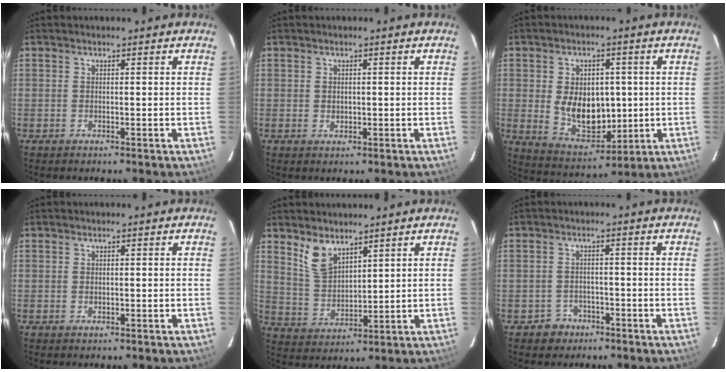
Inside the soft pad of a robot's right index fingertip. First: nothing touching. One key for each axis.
{"total": 1.2, "fx": 0.1, "fy": 1.1, "fz": 0.6, "tx": -0.007, "ty": 0.003, "tz": 0.002}
{"total": 12.1, "fx": 0.1, "fy": 8.3, "fz": 8.7, "tx": -0.166, "ty": -0.006, "tz": 0.023}
{"total": 0.7, "fx": 0.1, "fy": 0.6, "fz": 0.3, "tx": -0.004, "ty": 0.002, "tz": 0.001}
{"total": 7.1, "fx": 5.0, "fy": 3.3, "fz": 3.8, "tx": -0.070, "ty": 0.001, "tz": 0.109}
{"total": 4.1, "fx": -2.1, "fy": 3.5, "fz": 0.0, "tx": -0.012, "ty": 0.018, "tz": -0.031}